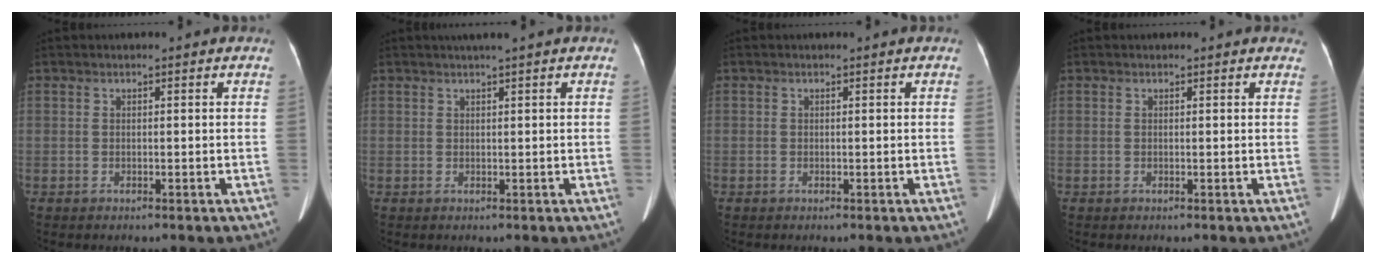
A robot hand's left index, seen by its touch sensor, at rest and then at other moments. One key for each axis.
{"total": 1.9, "fx": 1.4, "fy": -0.3, "fz": 1.3, "tx": -0.014, "ty": 0.013, "tz": 0.025}
{"total": 0.0}
{"total": 1.8, "fx": 1.6, "fy": 0.6, "fz": 0.5, "tx": -0.007, "ty": 0.006, "tz": 0.008}